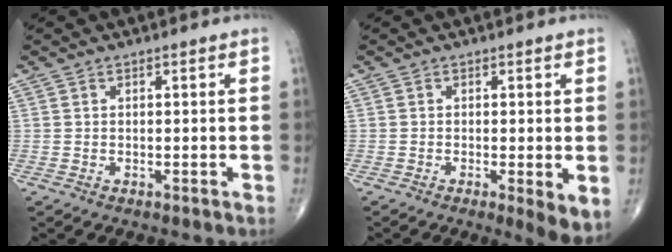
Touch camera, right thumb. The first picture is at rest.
{"total": 4.6, "force": [-0.8, 1.0, 4.4], "torque": [-0.073, -0.016, -0.018]}